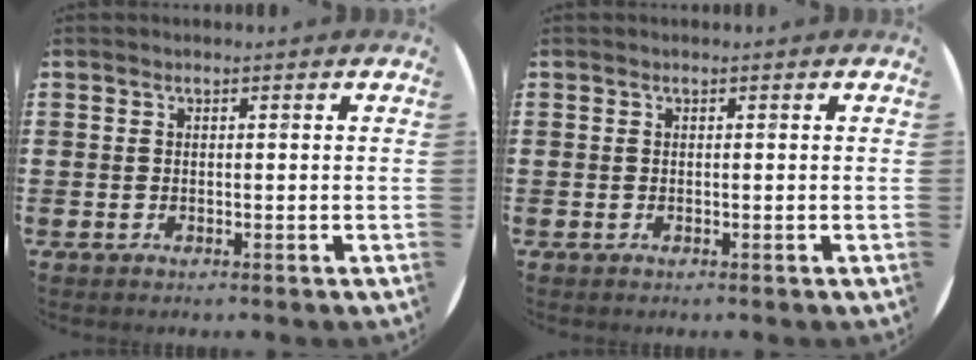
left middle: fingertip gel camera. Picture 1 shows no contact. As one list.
[{"total": 0.0}]